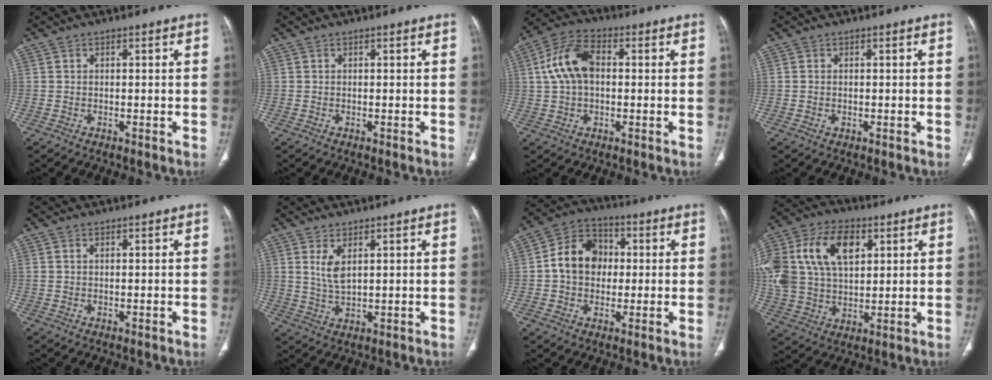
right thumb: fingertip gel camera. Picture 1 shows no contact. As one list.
[{"total": 0.0}, {"total": 10.4, "force": [1.2, 6.5, 8.1], "torque": [-0.161, 0.026, 0.019]}, {"total": 0.7, "force": [-0.1, 0.5, 0.4], "torque": [-0.011, 0.001, 0.001]}, {"total": 0.7, "force": [0.3, 0.4, 0.5], "torque": [-0.013, 0.006, 0.007]}, {"total": 4.4, "force": [1.8, 1.8, 3.6], "torque": [-0.071, -0.014, 0.045]}, {"total": 11.2, "force": [0.5, 9.0, 6.6], "torque": [-0.089, 0.024, 0.000]}, {"total": 25.2, "force": [7.7, 16.4, 17.4], "torque": [-0.396, 0.036, 0.147]}]